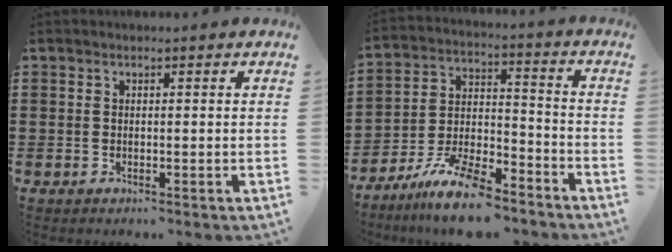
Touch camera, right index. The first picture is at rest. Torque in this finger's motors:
{"motor_torque": [0.49, 0.67, 0.62, 0.09]}